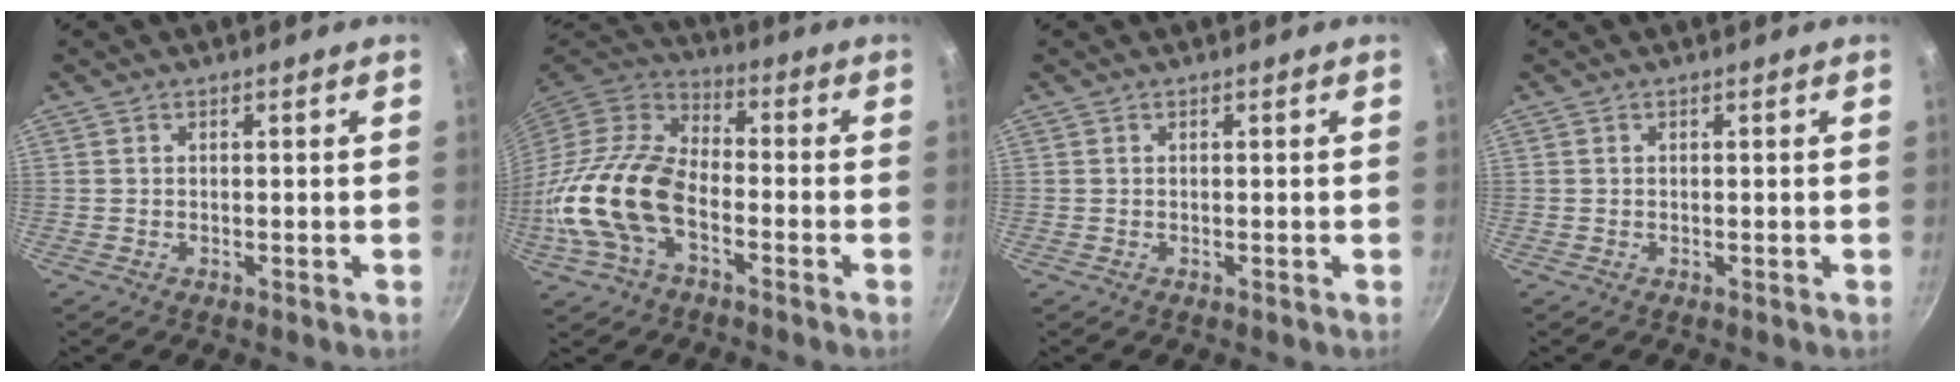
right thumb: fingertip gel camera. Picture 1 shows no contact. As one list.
[{"total": 18.4, "force": [-5.5, 11.0, 13.7], "torque": [-0.254, 0.040, -0.120]}, {"total": 0.0}, {"total": 0.0}]